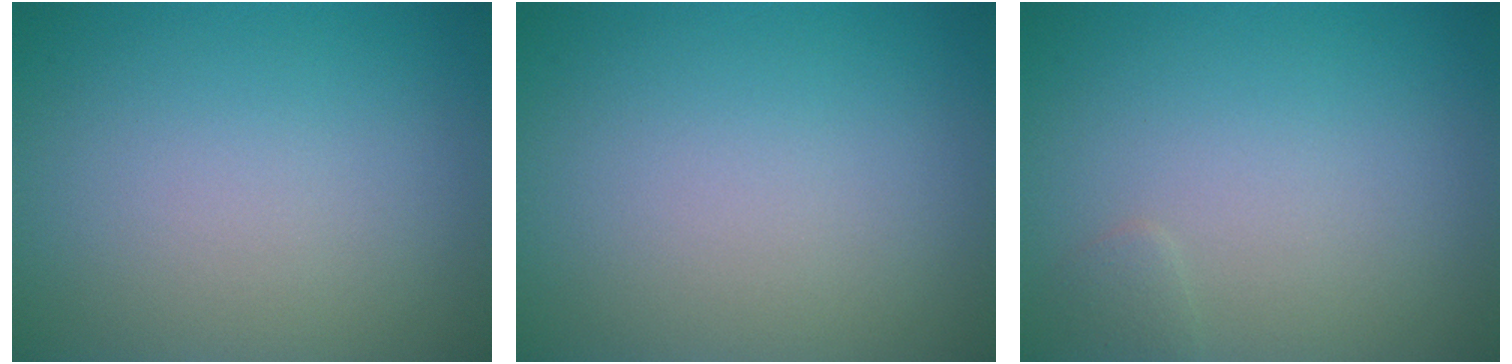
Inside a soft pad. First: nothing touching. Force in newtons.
{"total": 0.0}
{"total": 0.6, "press": 0.6, "slide": 0.1}